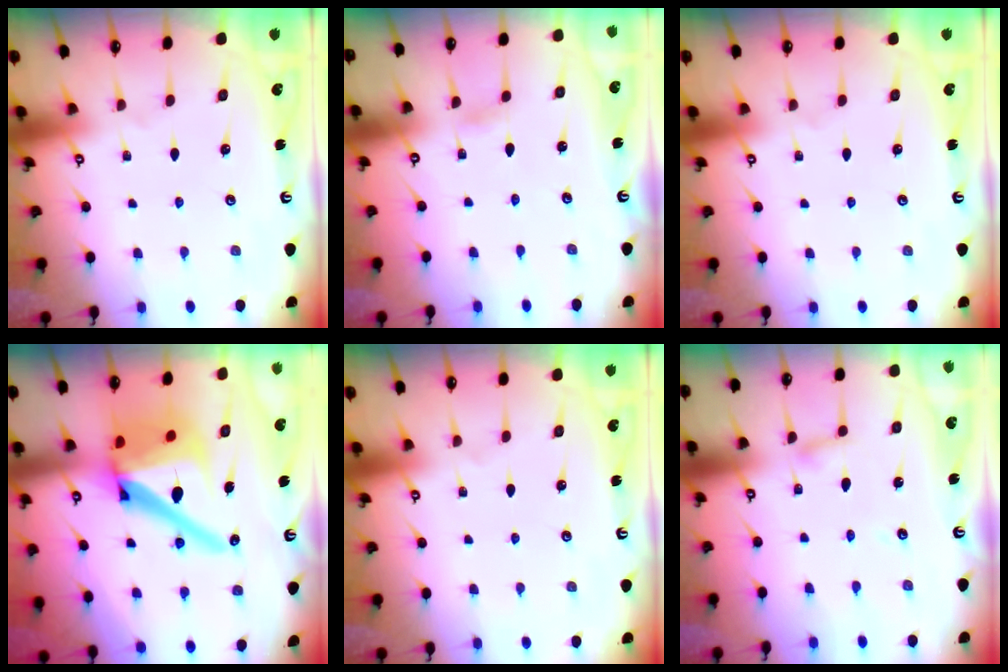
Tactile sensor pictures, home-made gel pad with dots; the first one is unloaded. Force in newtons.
{"total": 1.0, "press": 1.0, "slide": 0.1}
{"total": 0.0}
{"total": 20.2, "press": 20.0, "slide": 2.6}
{"total": 0.0}
{"total": 2.4, "press": 2.4, "slide": 0.1}